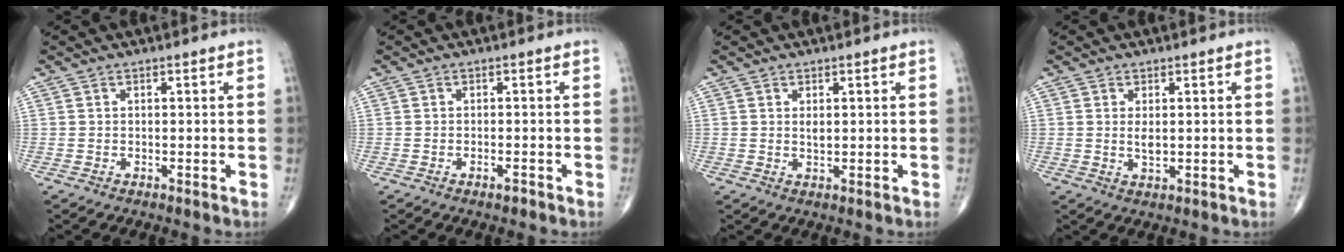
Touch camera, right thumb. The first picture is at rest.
{"total": 1.3, "force": [-0.9, 0.4, 0.8], "torque": [-0.016, -0.001, -0.014]}
{"total": 1.4, "force": [0.4, 0.7, 1.2], "torque": [-0.018, -0.004, 0.010]}
{"total": 2.3, "force": [0.3, 1.0, 2.0], "torque": [-0.036, -0.007, 0.010]}